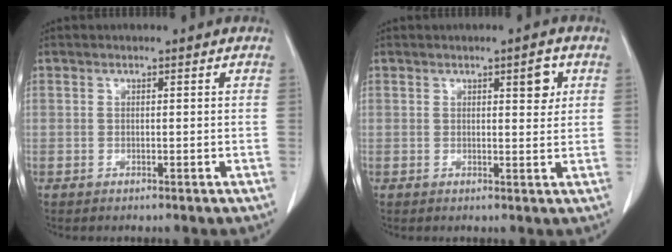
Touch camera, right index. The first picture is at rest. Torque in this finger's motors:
{"motor_torque": [0.05, 0.12, 0.05, 0.01]}